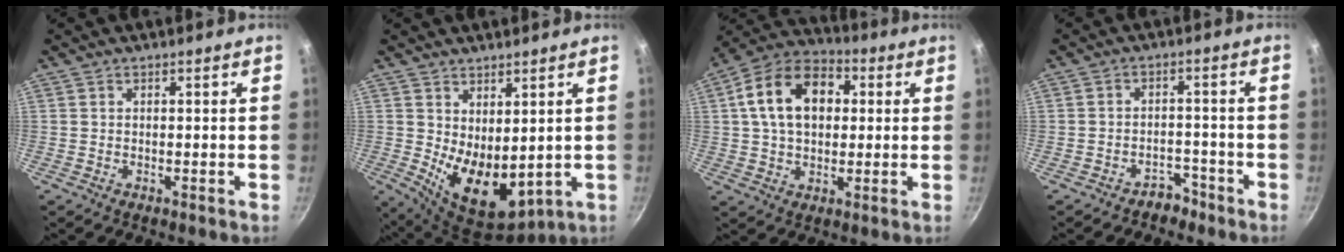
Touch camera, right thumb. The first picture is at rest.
{"total": 10.8, "force": [1.8, 6.1, 8.6], "torque": [-0.113, -0.043, 0.053]}
{"total": 15.6, "force": [3.0, 10.8, 11.0], "torque": [-0.160, 0.025, 0.033]}
{"total": 5.3, "force": [-4.4, 2.8, 1.2], "torque": [0.011, 0.054, -0.062]}